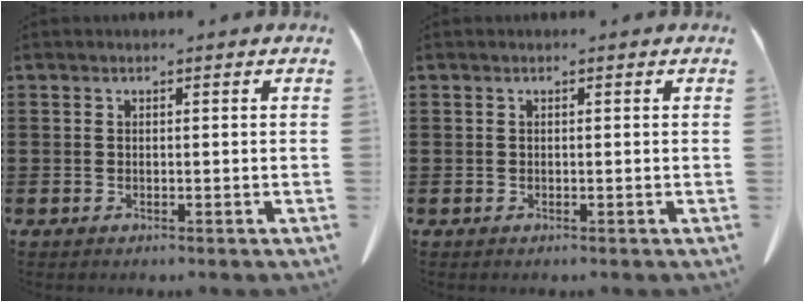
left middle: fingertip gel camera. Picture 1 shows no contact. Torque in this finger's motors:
{"motor_torque": [-0.01, 0.01, 0.00, -0.01]}